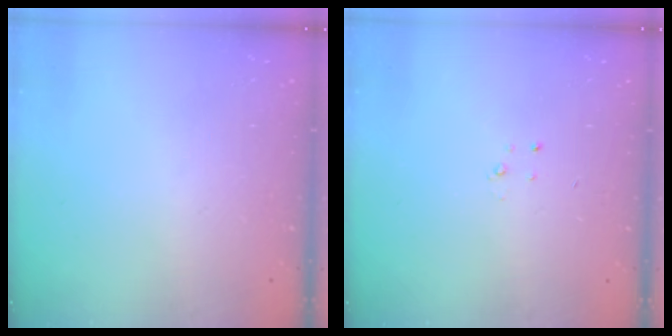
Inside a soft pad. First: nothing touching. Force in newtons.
{"total": 2.3, "press": 2.3, "slide": 0.3}